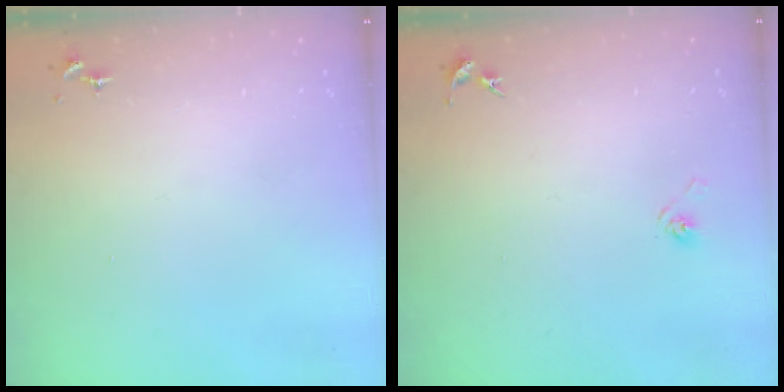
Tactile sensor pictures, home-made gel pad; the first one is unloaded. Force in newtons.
{"total": 2.9, "press": 2.6, "slide": 1.4}